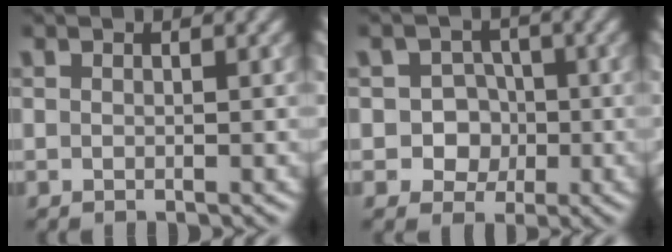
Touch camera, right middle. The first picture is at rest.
{"total": 4.4, "force": [-0.8, 4.0, 1.6], "torque": [0.001, 0.015, -0.031]}